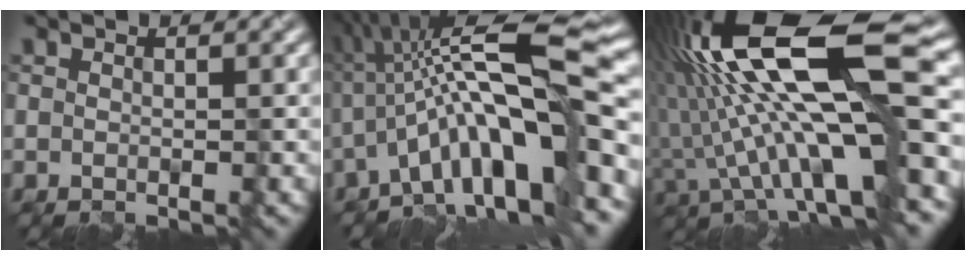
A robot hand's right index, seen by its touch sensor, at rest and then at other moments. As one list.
[{"total": 14.4, "force": [-1.7, 3.6, 13.8], "torque": [-0.215, 0.030, -0.032]}, {"total": 16.7, "force": [1.0, 4.6, 16.0], "torque": [-0.282, 0.025, 0.016]}]